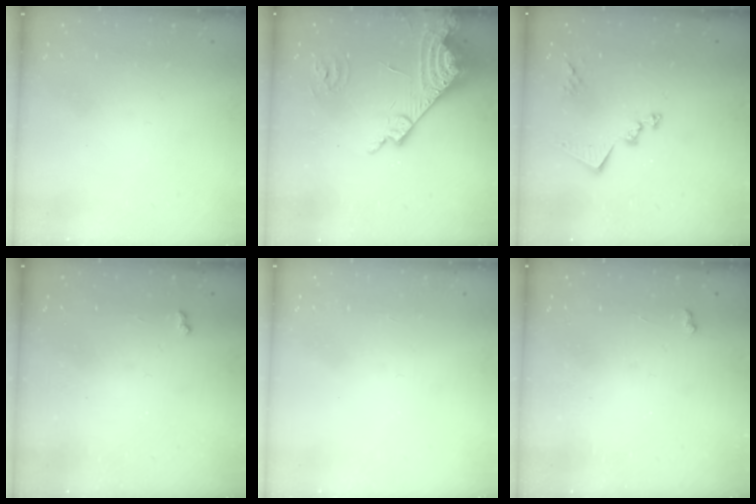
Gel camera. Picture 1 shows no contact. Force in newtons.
{"total": 17.0, "press": 16.9, "slide": 2.0}
{"total": 13.5, "press": 13.5, "slide": 0.7}
{"total": 3.5, "press": 3.4, "slide": 0.5}
{"total": 1.1, "press": 1.1, "slide": 0.1}
{"total": 3.6, "press": 3.6, "slide": 0.6}